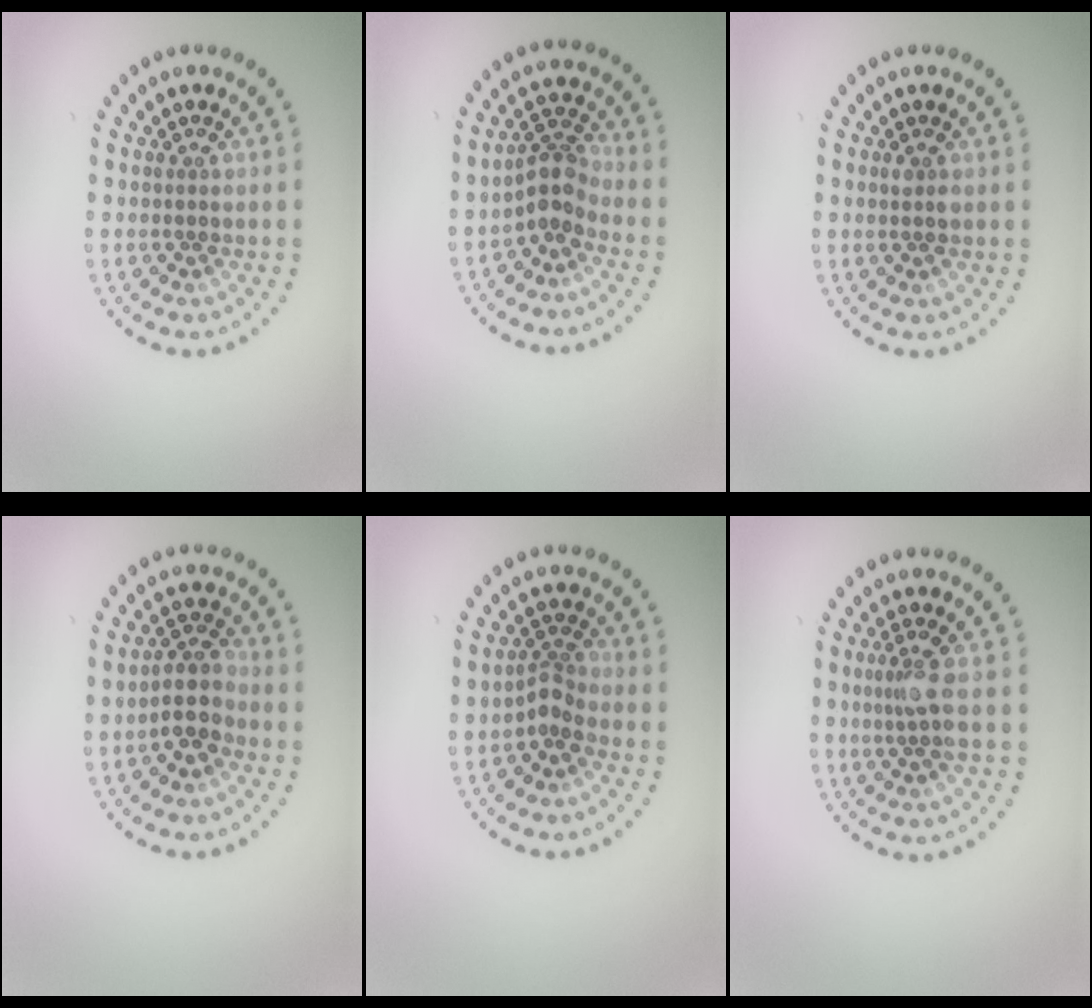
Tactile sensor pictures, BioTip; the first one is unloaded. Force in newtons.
{"total": 2.7, "press": 2.0, "slide": 1.8}
{"total": 1.0, "press": 0.9, "slide": 0.3}
{"total": 2.8, "press": 2.5, "slide": 1.2}
{"total": 2.0, "press": 1.3, "slide": 1.5}
{"total": 2.0, "press": 1.5, "slide": 1.4}